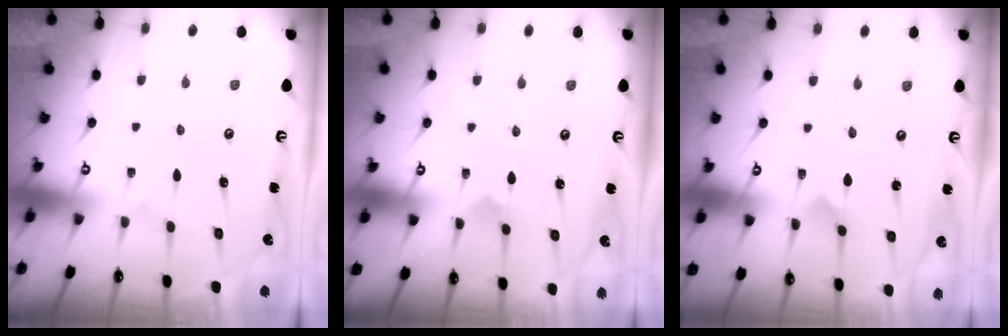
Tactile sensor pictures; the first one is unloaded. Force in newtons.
{"total": 3.3, "press": 3.3, "slide": 0.2}
{"total": 2.4, "press": 2.4, "slide": 0.2}